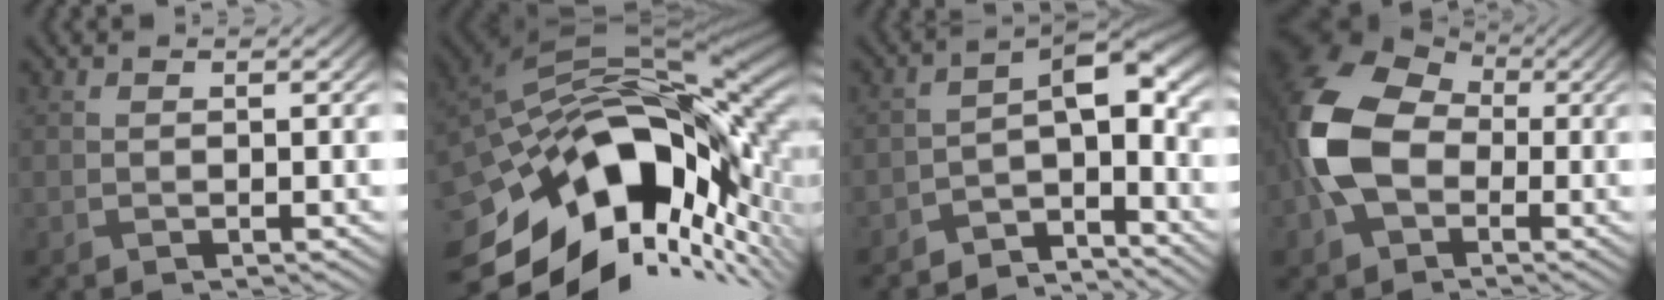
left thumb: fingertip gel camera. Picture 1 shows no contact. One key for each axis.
{"total": 17.2, "fx": -6.4, "fy": 10.1, "fz": 12.5, "tx": -0.242, "ty": -0.038, "tz": -0.094}
{"total": 7.2, "fx": -4.9, "fy": 2.9, "fz": 4.4, "tx": -0.050, "ty": -0.002, "tz": -0.095}
{"total": 12.3, "fx": -1.0, "fy": 8.9, "fz": 8.4, "tx": -0.216, "ty": -0.002, "tz": -0.031}